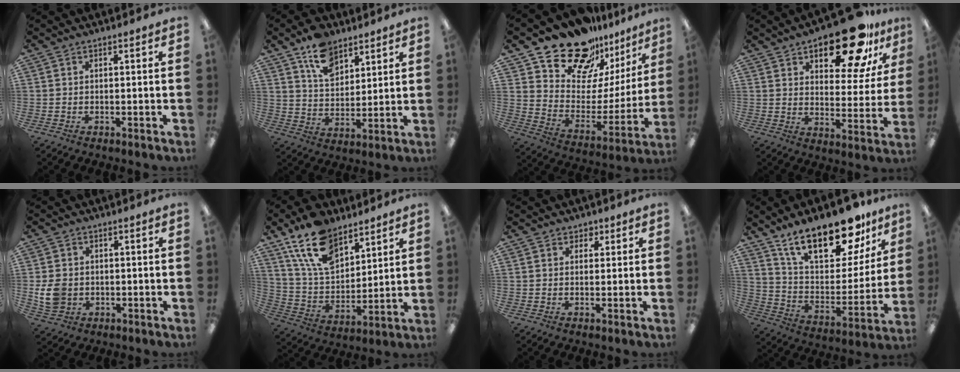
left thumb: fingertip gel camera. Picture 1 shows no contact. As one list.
[{"total": 11.2, "force": [7.8, 6.6, 4.7], "torque": [-0.079, -0.035, 0.144]}, {"total": 19.1, "force": [15.9, 9.0, 5.6], "torque": [-0.108, -0.121, 0.281]}, {"total": 19.0, "force": [13.7, 8.0, 10.4], "torque": [-0.143, -0.086, 0.227]}, {"total": 7.3, "force": [-0.4, 6.2, 3.8], "torque": [-0.081, 0.010, -0.003]}, {"total": 16.3, "force": [10.6, 8.9, 8.6], "torque": [-0.165, -0.039, 0.198]}, {"total": 2.1, "force": [1.2, 1.7, 0.4], "torque": [-0.002, 0.000, 0.020]}, {"total": 23.9, "force": [17.3, 9.4, 13.7], "torque": [-0.222, -0.108, 0.298]}]